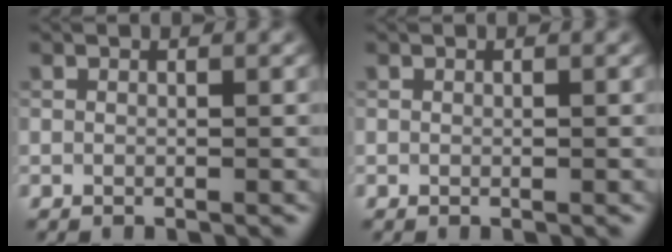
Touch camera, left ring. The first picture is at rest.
{"total": 0.0}